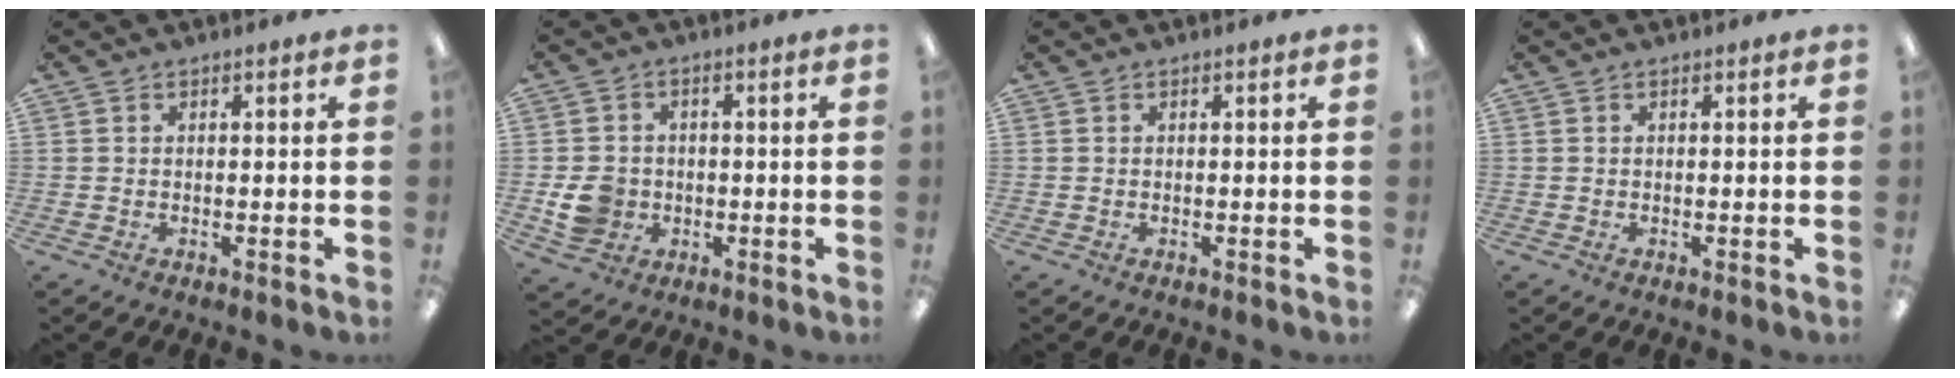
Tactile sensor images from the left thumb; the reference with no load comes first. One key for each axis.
{"total": 6.7, "fx": -1.3, "fy": 5.9, "fz": 2.8, "tx": -0.046, "ty": 0.009, "tz": -0.021}
{"total": 0.0}
{"total": 0.0}